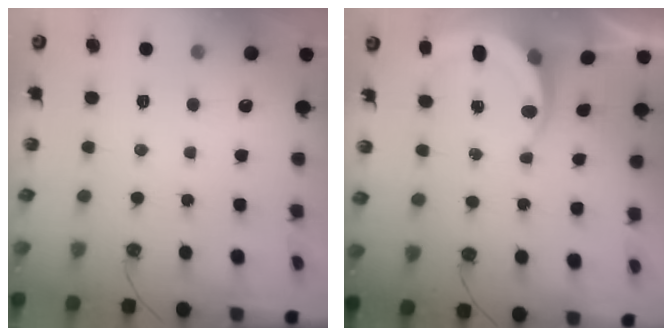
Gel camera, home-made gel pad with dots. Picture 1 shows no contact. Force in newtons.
{"total": 4.5, "press": 4.5, "slide": 0.3}